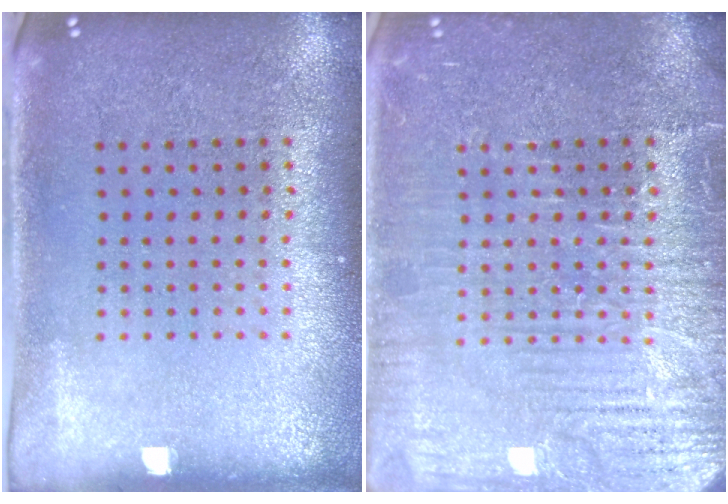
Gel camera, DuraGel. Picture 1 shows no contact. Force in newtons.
{"total": 6.0, "press": 6.0, "slide": 0.7}